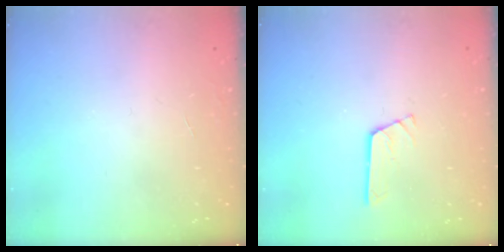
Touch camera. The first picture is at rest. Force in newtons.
{"total": 2.9, "press": 2.9, "slide": 0.1}